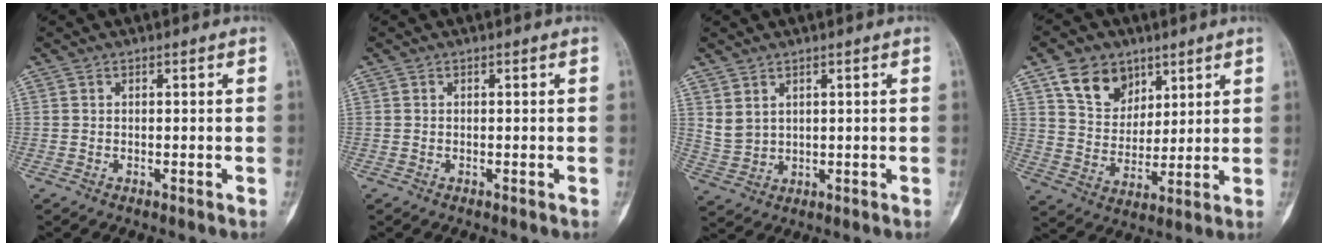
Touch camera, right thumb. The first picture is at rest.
{"total": 0.0}
{"total": 3.9, "force": [2.1, 2.7, 2.0], "torque": [-0.033, -0.014, 0.054]}
{"total": 10.9, "force": [6.2, 7.9, 4.4], "torque": [-0.049, -0.032, 0.116]}